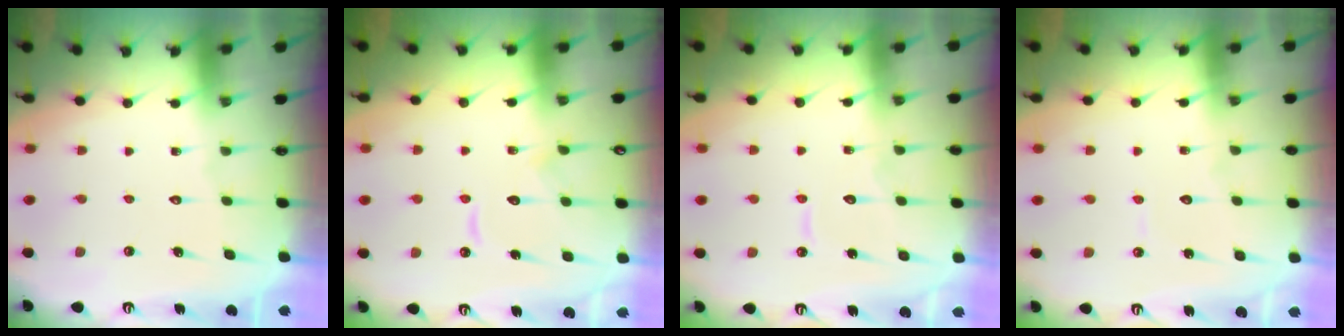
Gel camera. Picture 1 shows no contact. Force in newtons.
{"total": 9.9, "press": 9.9, "slide": 0.8}
{"total": 5.9, "press": 5.8, "slide": 0.6}
{"total": 3.3, "press": 3.3, "slide": 0.1}